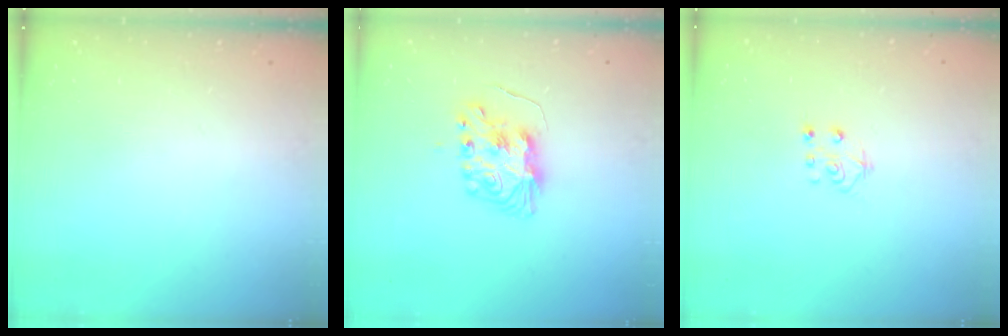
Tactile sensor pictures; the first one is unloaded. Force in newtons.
{"total": 9.0, "press": 9.0, "slide": 0.9}
{"total": 6.9, "press": 6.9, "slide": 0.6}